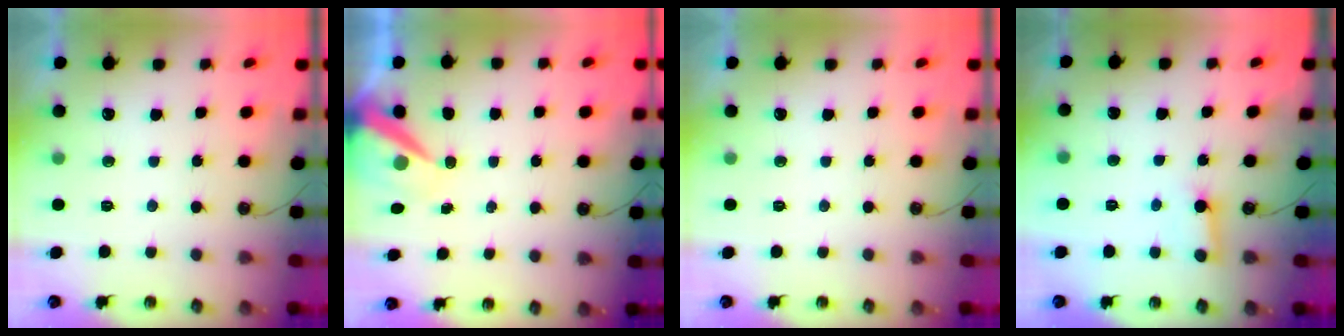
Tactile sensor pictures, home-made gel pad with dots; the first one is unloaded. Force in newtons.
{"total": 8.4, "press": 8.3, "slide": 0.9}
{"total": 0.0}
{"total": 4.0, "press": 3.9, "slide": 0.4}